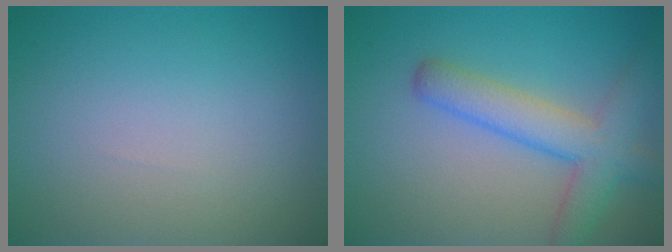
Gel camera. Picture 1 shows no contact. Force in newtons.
{"total": 5.0, "press": 5.0, "slide": 0.2}